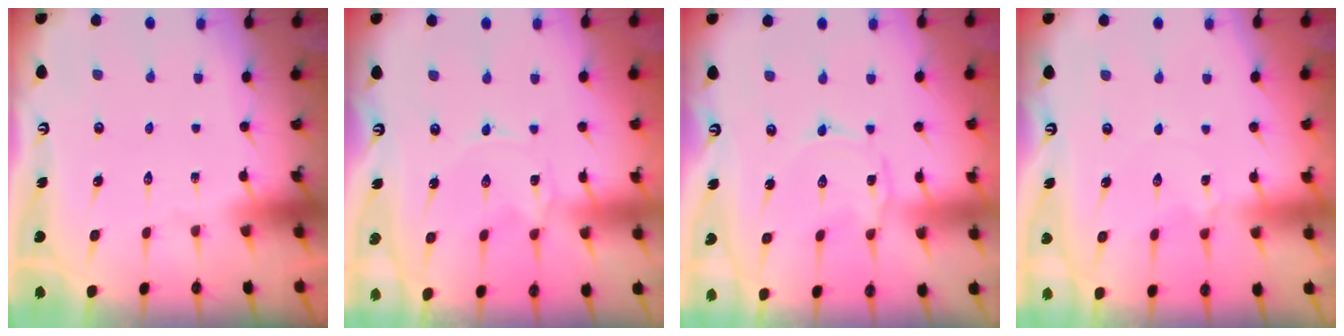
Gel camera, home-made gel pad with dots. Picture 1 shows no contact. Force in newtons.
{"total": 0.0}
{"total": 0.8, "press": 0.8, "slide": 0.2}
{"total": 2.3, "press": 2.3, "slide": 0.3}